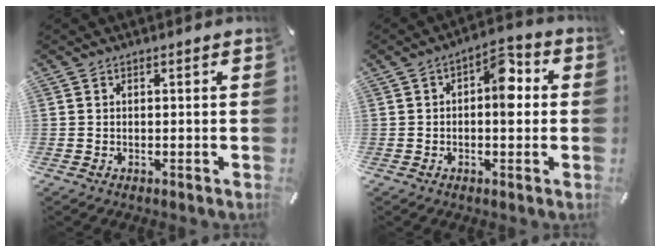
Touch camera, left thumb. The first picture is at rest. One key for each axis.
{"total": 8.1, "fx": 0.7, "fy": 4.3, "fz": 6.9, "tx": -0.080, "ty": 0.002, "tz": 0.004}